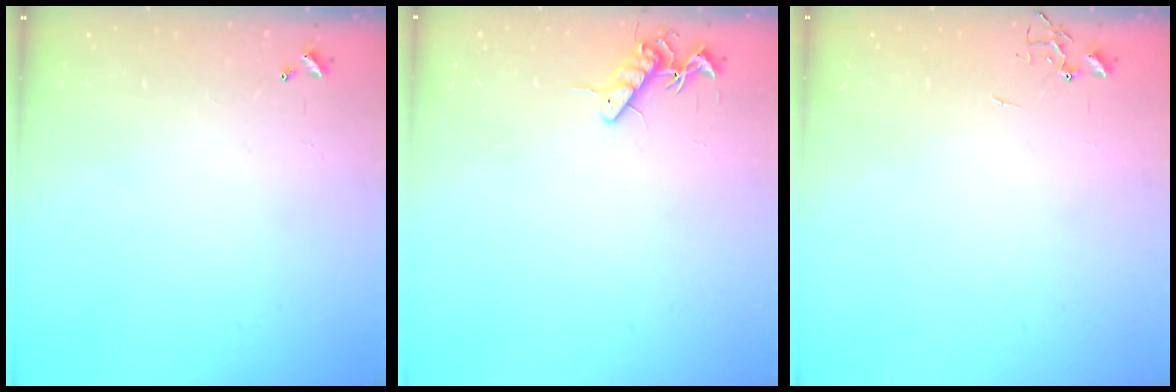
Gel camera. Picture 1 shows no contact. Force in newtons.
{"total": 8.1, "press": 8.1, "slide": 0.8}
{"total": 0.0}